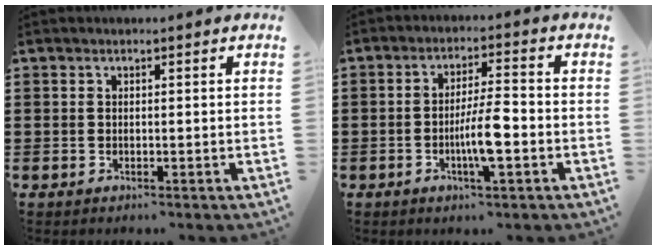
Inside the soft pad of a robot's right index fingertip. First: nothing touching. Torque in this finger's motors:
{"motor_torque": [1.19, 0.95, 0.62, 0.07]}